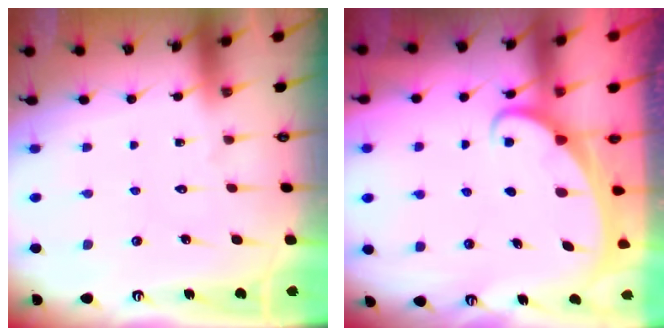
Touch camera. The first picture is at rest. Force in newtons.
{"total": 1.8, "press": 1.8, "slide": 0.2}